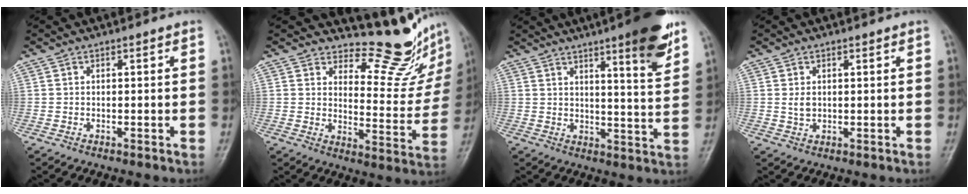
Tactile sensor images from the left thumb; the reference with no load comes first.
{"total": 13.5, "force": [11.8, 4.2, 4.9], "torque": [-0.027, -0.124, 0.150]}
{"total": 11.8, "force": [7.3, 1.5, 9.1], "torque": [-0.109, -0.043, 0.099]}
{"total": 2.0, "force": [0.6, 1.4, 1.3], "torque": [-0.017, -0.005, 0.014]}